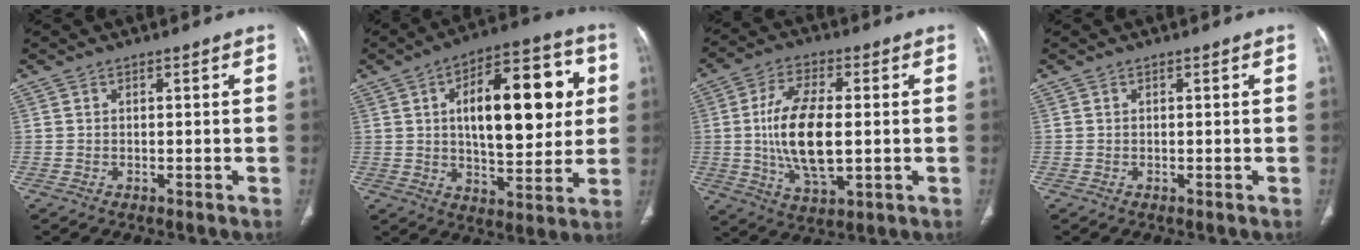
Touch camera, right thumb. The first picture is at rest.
{"total": 22.1, "force": [4.6, 10.1, 19.2], "torque": [-0.240, 0.006, 0.064]}
{"total": 14.5, "force": [-0.2, 6.5, 12.9], "torque": [-0.245, -0.006, -0.001]}
{"total": 0.0}